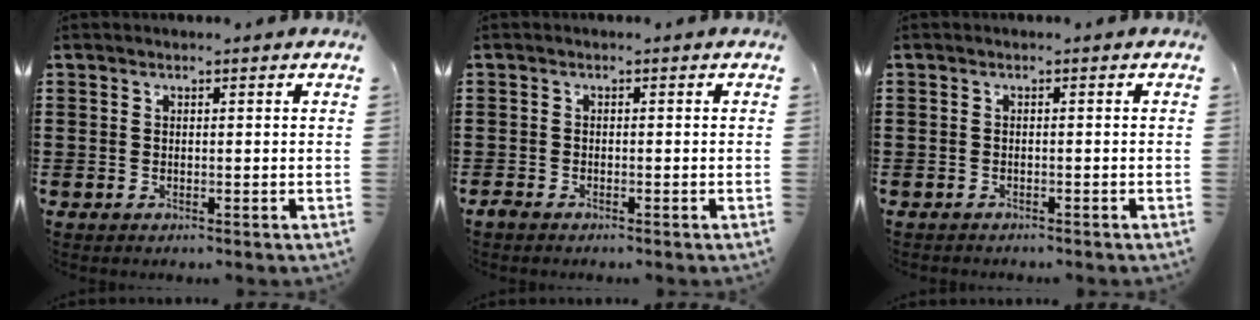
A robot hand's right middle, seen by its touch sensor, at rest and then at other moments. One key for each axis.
{"total": 1.0, "fx": -0.8, "fy": 0.3, "fz": 0.4, "tx": -0.017, "ty": -0.005, "tz": -0.019}
{"total": 0.8, "fx": -0.8, "fy": 0.1, "fz": -0.1, "tx": -0.001, "ty": 0.000, "tz": -0.016}